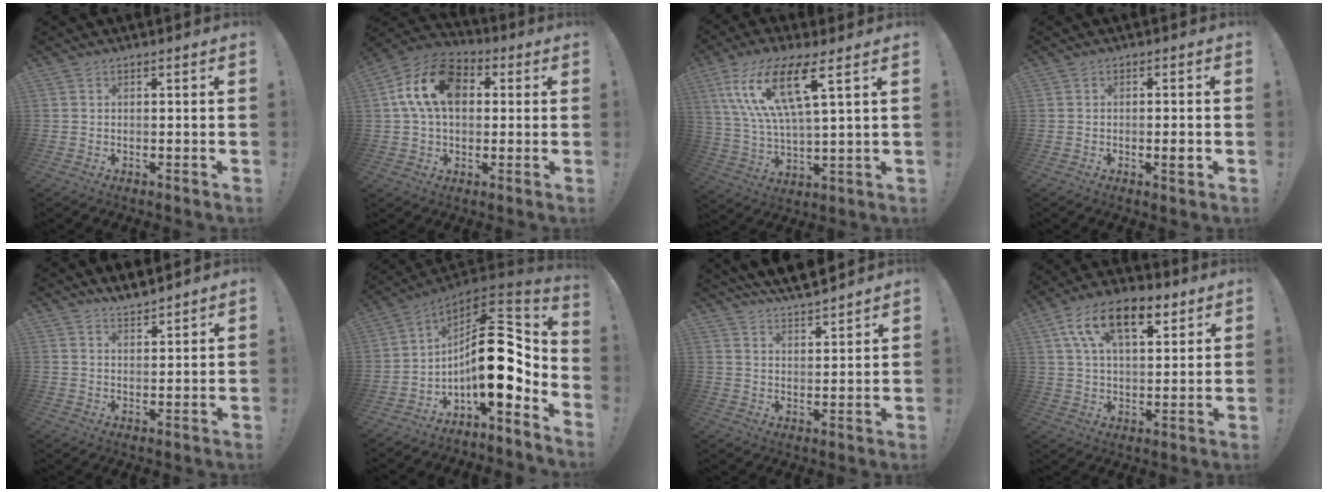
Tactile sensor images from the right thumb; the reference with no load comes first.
{"total": 16.2, "force": [3.9, 11.1, 11.1], "torque": [-0.190, 0.010, 0.073]}
{"total": 16.4, "force": [8.3, 4.4, 13.5], "torque": [-0.260, -0.019, 0.132]}
{"total": 2.9, "force": [-0.9, 0.5, 2.7], "torque": [-0.029, -0.001, -0.019]}
{"total": 4.5, "force": [4.2, 0.7, 1.3], "torque": [-0.018, -0.026, 0.076]}
{"total": 20.9, "force": [-0.3, 9.3, 18.7], "torque": [-0.292, -0.009, -0.003]}
{"total": 7.3, "force": [6.8, 1.6, 2.2], "torque": [-0.053, -0.055, 0.124]}
{"total": 16.7, "force": [8.4, 8.3, 11.8], "torque": [-0.188, -0.023, 0.146]}